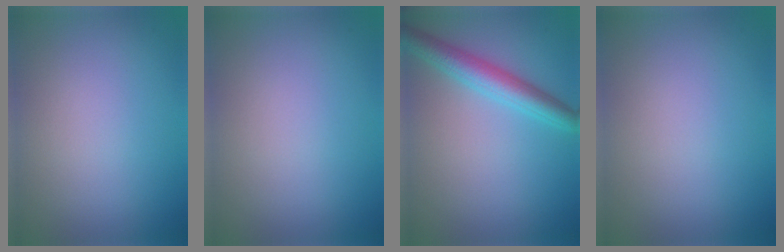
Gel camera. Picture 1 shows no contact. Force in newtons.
{"total": 0.0}
{"total": 4.2, "press": 4.2, "slide": 0.1}
{"total": 0.0}